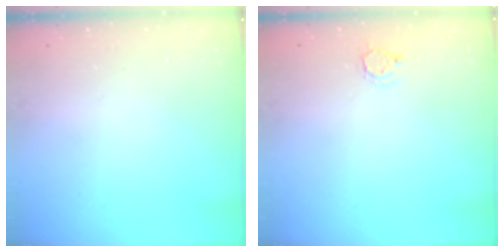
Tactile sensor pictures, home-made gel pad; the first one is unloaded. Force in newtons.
{"total": 2.9, "press": 2.8, "slide": 0.4}